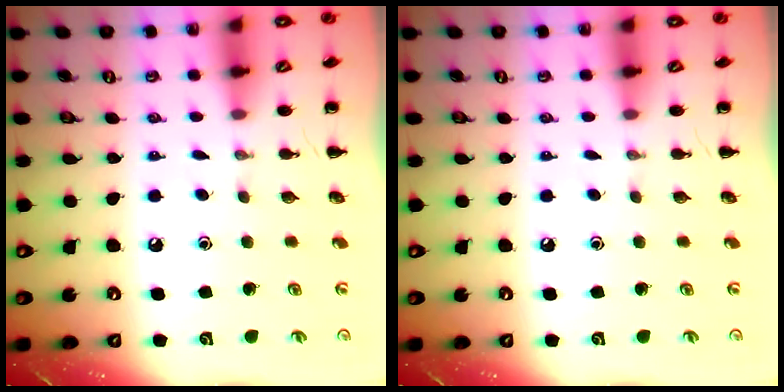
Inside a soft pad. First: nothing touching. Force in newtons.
{"total": 0.0}